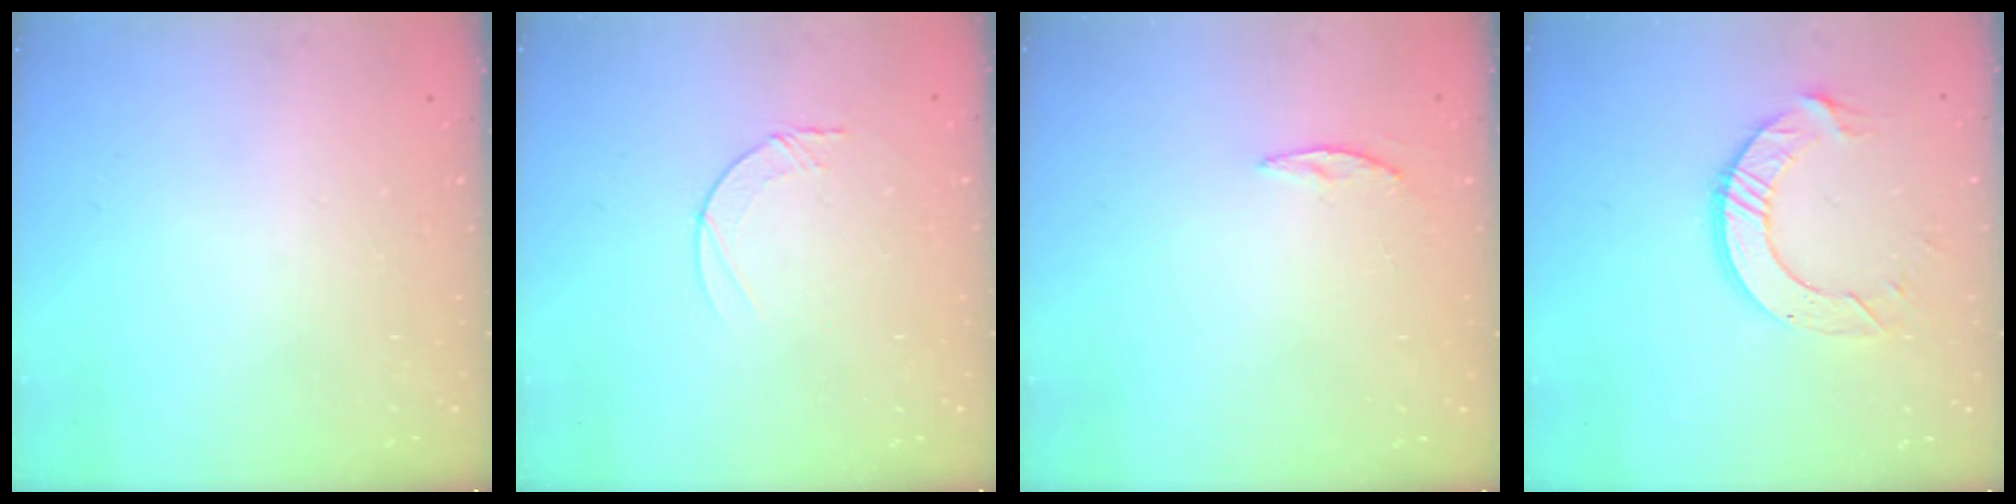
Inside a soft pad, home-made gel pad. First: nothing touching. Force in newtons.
{"total": 4.2, "press": 4.2, "slide": 0.5}
{"total": 3.5, "press": 3.5, "slide": 0.4}
{"total": 9.7, "press": 9.7, "slide": 0.8}